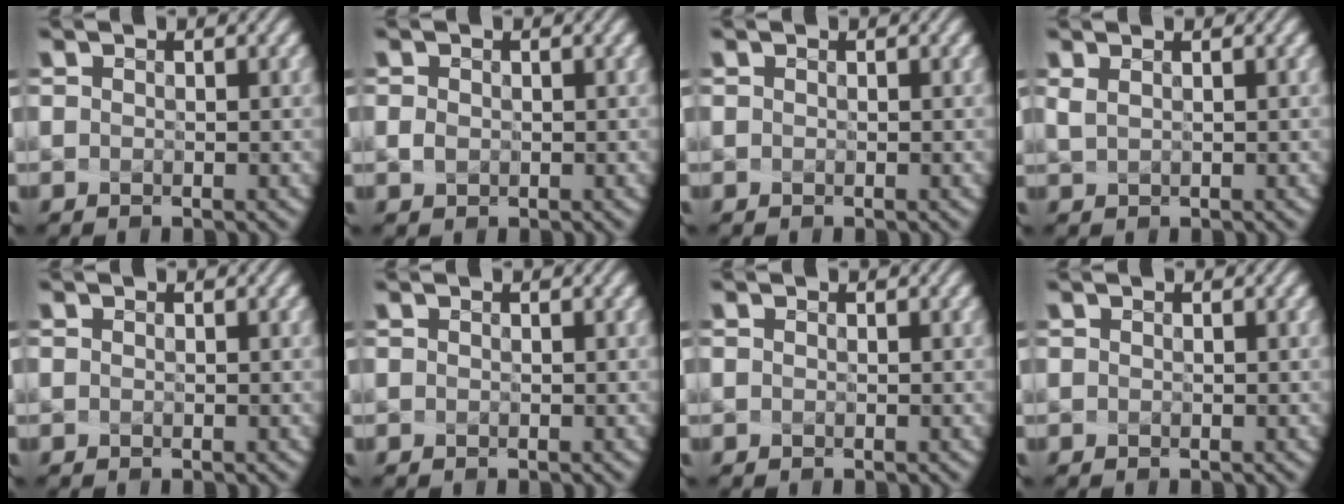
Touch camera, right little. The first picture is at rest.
{"total": 0.5, "force": [-0.5, 0.1, 0.0], "torque": [-0.015, -0.010, 0.008]}
{"total": 0.0}
{"total": 0.0}
{"total": 0.0}
{"total": 0.0}
{"total": 0.0}
{"total": 0.0}